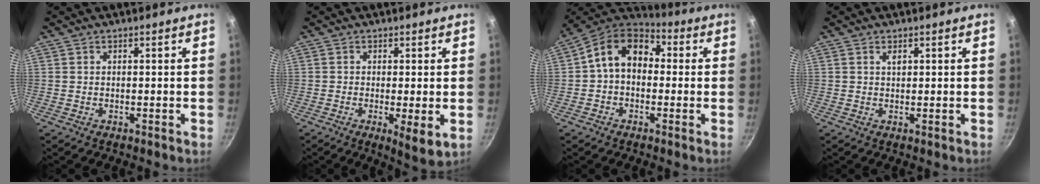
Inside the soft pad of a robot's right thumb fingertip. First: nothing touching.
{"total": 5.5, "force": [-0.9, 1.4, 5.3], "torque": [-0.080, -0.017, -0.010]}
{"total": 12.3, "force": [1.0, 9.1, 8.3], "torque": [-0.109, 0.036, -0.007]}
{"total": 1.1, "force": [0.6, 0.5, 0.8], "torque": [-0.010, -0.002, 0.009]}